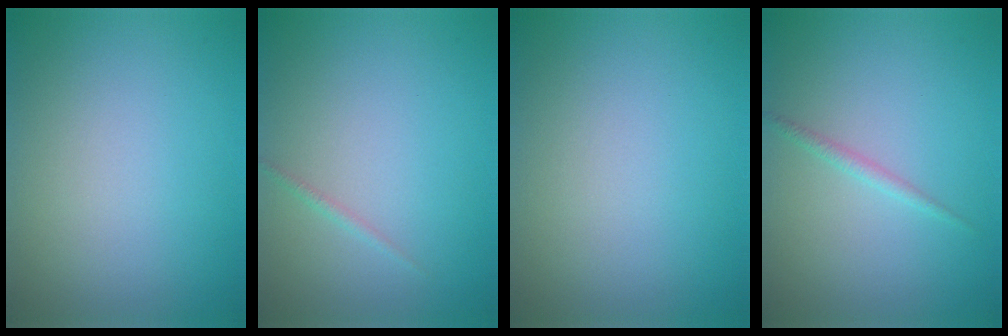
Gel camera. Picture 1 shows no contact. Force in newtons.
{"total": 0.6, "press": 0.6, "slide": 0.0}
{"total": 0.0}
{"total": 0.9, "press": 0.9, "slide": 0.0}